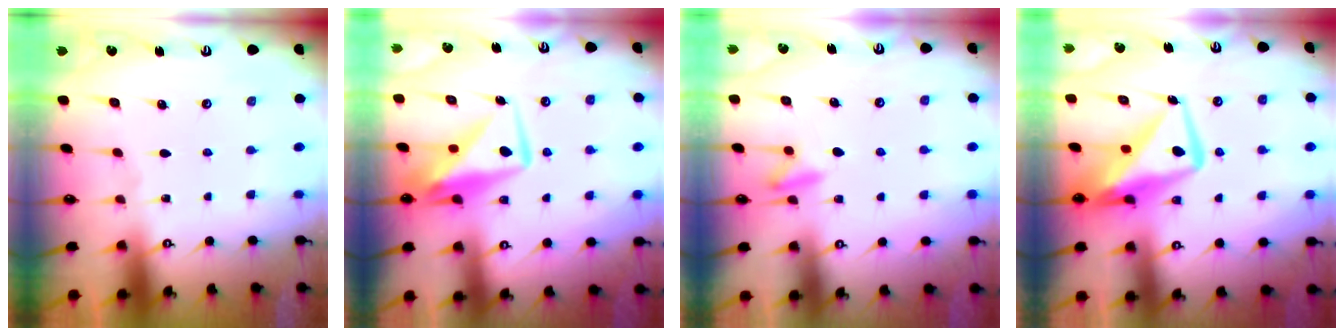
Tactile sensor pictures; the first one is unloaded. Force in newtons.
{"total": 11.0, "press": 11.0, "slide": 0.9}
{"total": 8.3, "press": 8.2, "slide": 1.2}
{"total": 14.2, "press": 14.0, "slide": 2.0}